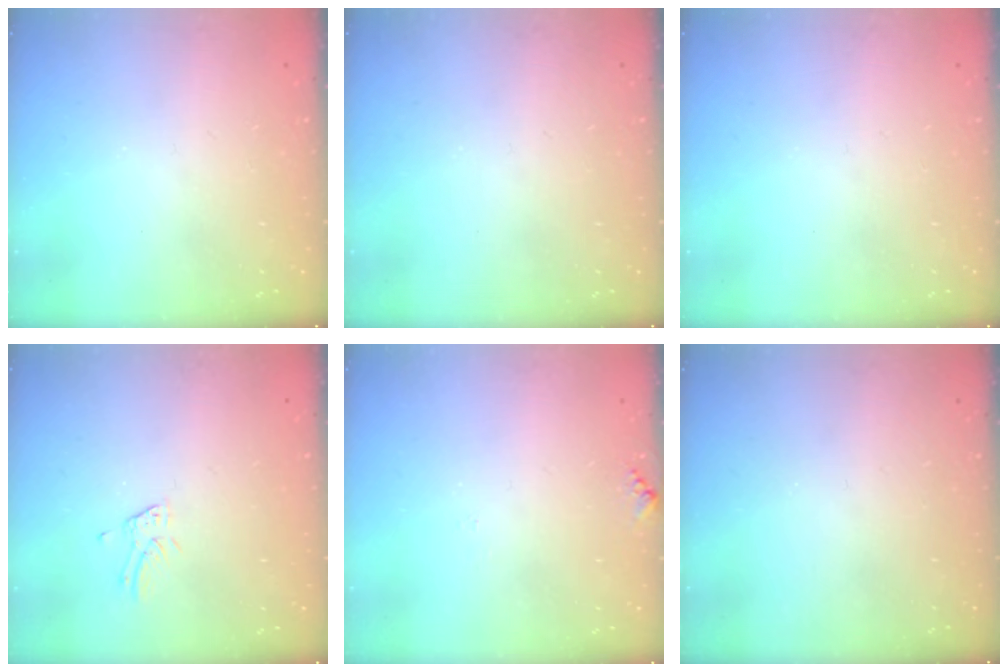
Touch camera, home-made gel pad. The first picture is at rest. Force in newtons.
{"total": 0.0}
{"total": 0.0}
{"total": 2.4, "press": 2.4, "slide": 0.3}
{"total": 5.4, "press": 5.3, "slide": 0.6}
{"total": 0.0}